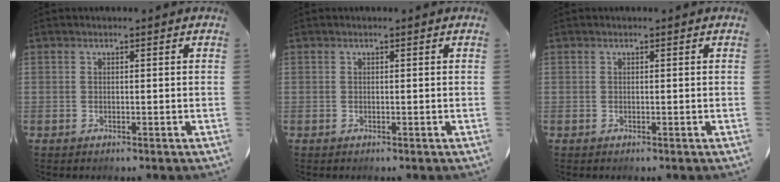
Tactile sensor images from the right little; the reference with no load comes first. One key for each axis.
{"total": 0.0}
{"total": 0.0}